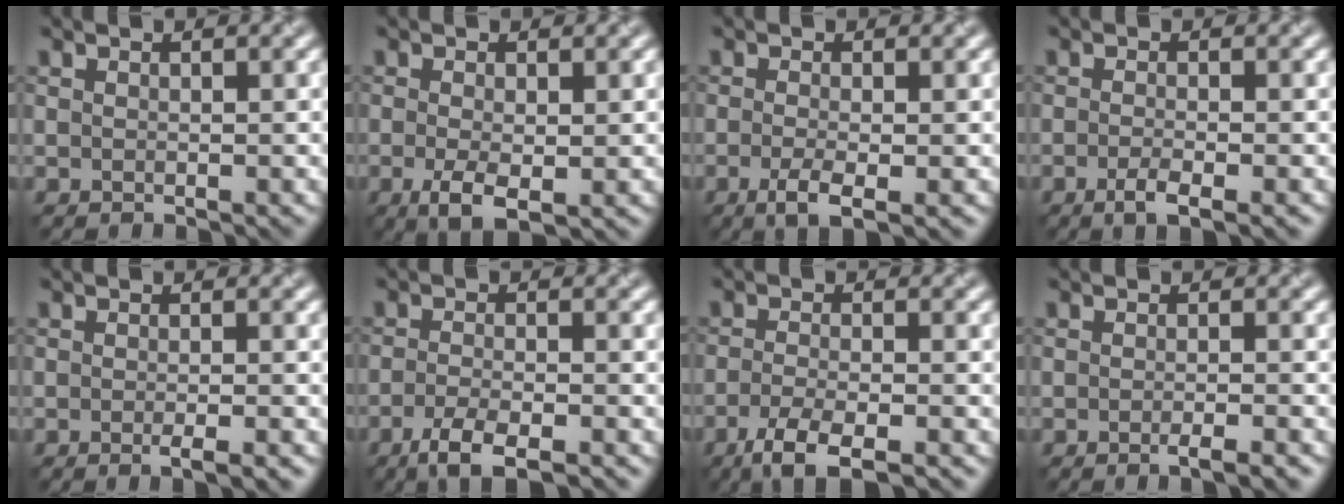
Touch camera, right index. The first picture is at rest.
{"total": 3.3, "force": [-0.9, 1.3, 2.9], "torque": [-0.059, -0.010, -0.016]}
{"total": 2.9, "force": [-1.1, 0.8, 2.6], "torque": [-0.051, -0.008, -0.022]}
{"total": 2.6, "force": [-1.2, 0.7, 2.2], "torque": [-0.033, -0.003, -0.025]}
{"total": 2.1, "force": [-0.9, 0.5, 1.9], "torque": [-0.019, -0.002, -0.016]}
{"total": 4.2, "force": [-2.8, 1.0, 3.0], "torque": [-0.054, -0.006, -0.054]}
{"total": 4.7, "force": [-3.1, 1.1, 3.3], "torque": [-0.060, -0.009, -0.061]}
{"total": 2.3, "force": [-1.3, 0.5, 1.9], "torque": [-0.017, 0.000, -0.024]}